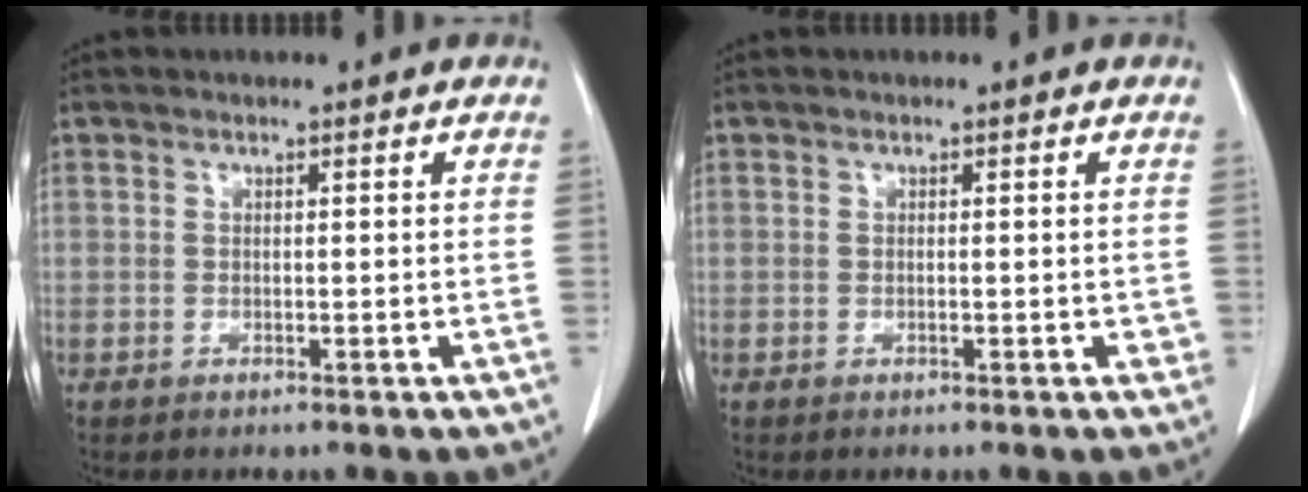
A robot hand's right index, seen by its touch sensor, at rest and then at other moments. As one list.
[{"total": 0.7, "force": [-0.1, 0.4, 0.6], "torque": [-0.005, 0.000, -0.003]}]